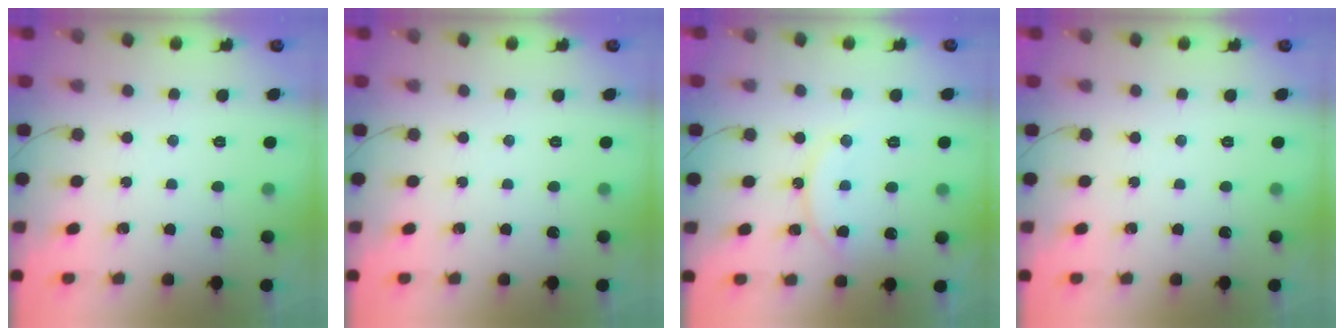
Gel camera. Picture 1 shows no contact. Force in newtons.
{"total": 0.0}
{"total": 11.9, "press": 11.9, "slide": 0.8}
{"total": 0.0}